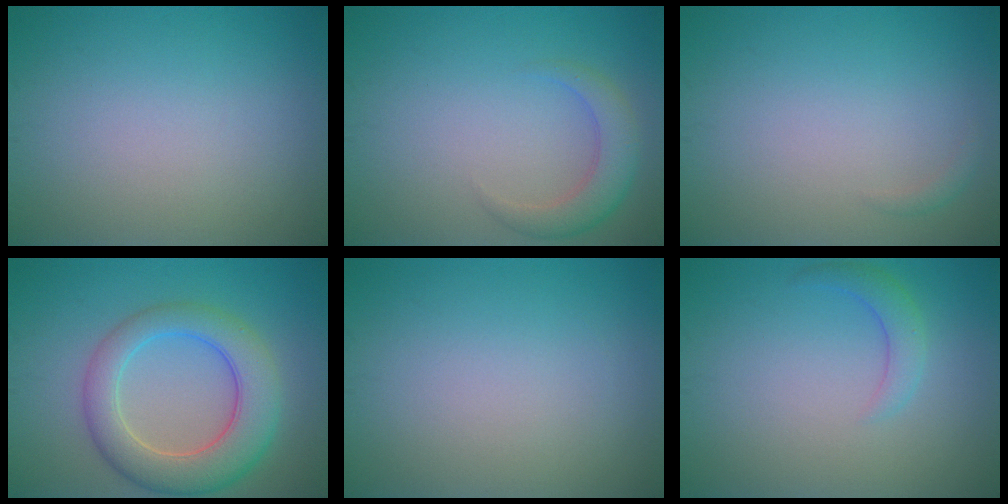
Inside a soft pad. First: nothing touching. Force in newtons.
{"total": 3.0, "press": 3.0, "slide": 0.3}
{"total": 0.6, "press": 0.6, "slide": 0.1}
{"total": 7.0, "press": 7.0, "slide": 0.3}
{"total": 0.0}
{"total": 2.1, "press": 2.1, "slide": 0.2}